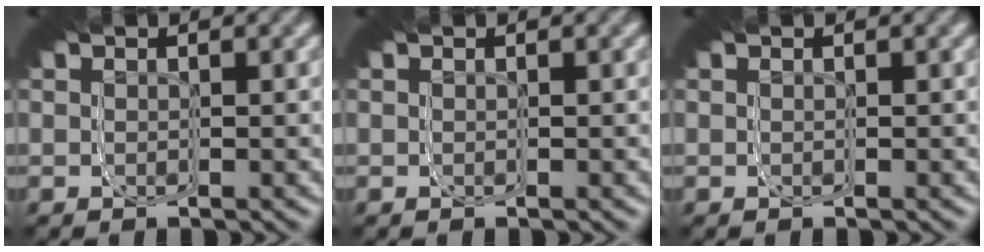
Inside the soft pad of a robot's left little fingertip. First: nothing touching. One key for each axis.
{"total": 0.0}
{"total": 0.0}